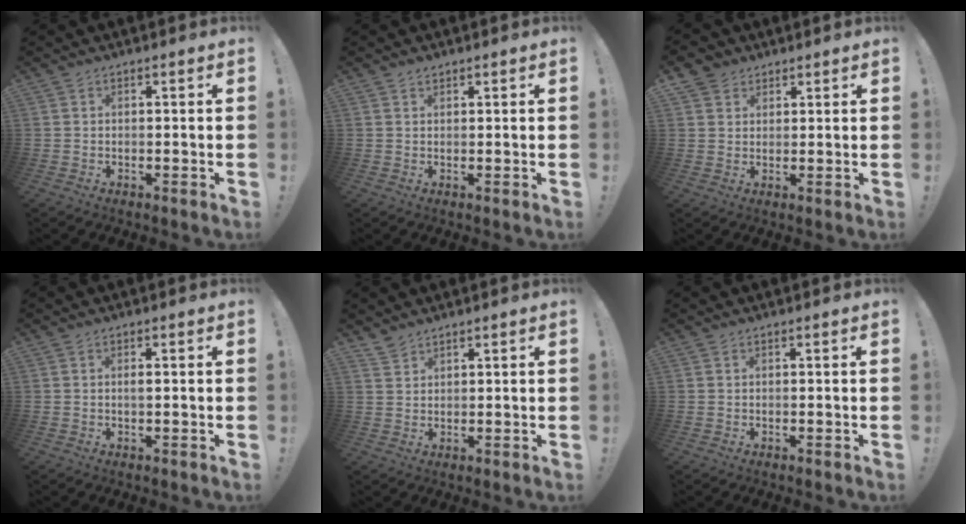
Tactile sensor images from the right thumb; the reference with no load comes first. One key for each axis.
{"total": 1.0, "fx": 0.8, "fy": 0.5, "fz": 0.3, "tx": -0.004, "ty": -0.001, "tz": 0.016}
{"total": 4.0, "fx": 2.7, "fy": 3.0, "fz": 0.3, "tx": -0.003, "ty": -0.014, "tz": 0.051}
{"total": 1.0, "fx": 0.0, "fy": 0.1, "fz": 1.0, "tx": -0.014, "ty": -0.002, "tz": -0.002}
{"total": 3.1, "fx": 2.8, "fy": 1.2, "fz": 0.7, "tx": -0.005, "ty": -0.021, "tz": 0.052}
{"total": 0.0}